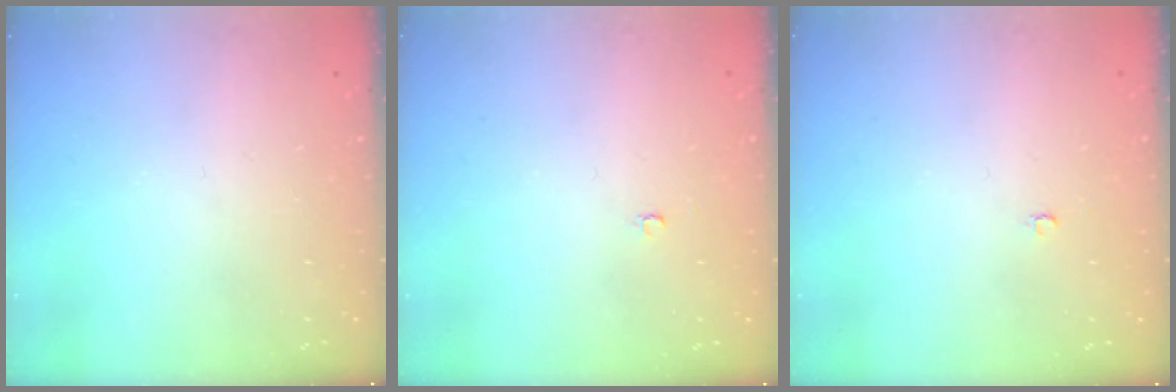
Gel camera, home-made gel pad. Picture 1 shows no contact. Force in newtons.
{"total": 2.1, "press": 2.1, "slide": 0.2}
{"total": 2.1, "press": 2.1, "slide": 0.2}